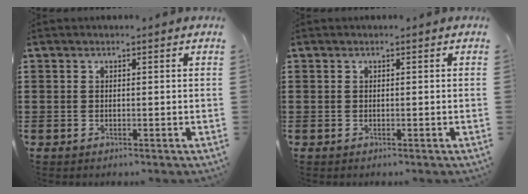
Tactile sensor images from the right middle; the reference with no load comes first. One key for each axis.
{"total": 0.0}